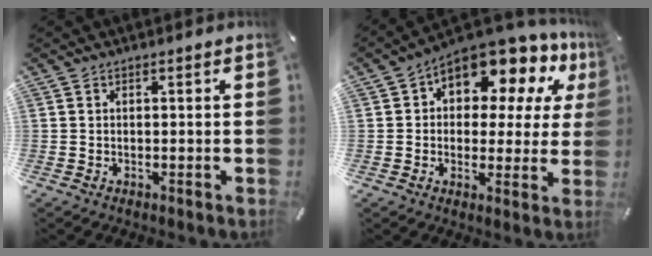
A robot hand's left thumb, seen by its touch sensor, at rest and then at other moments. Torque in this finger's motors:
{"motor_torque": [1.75, 1.82, 1.46, -1.31, 0.16]}